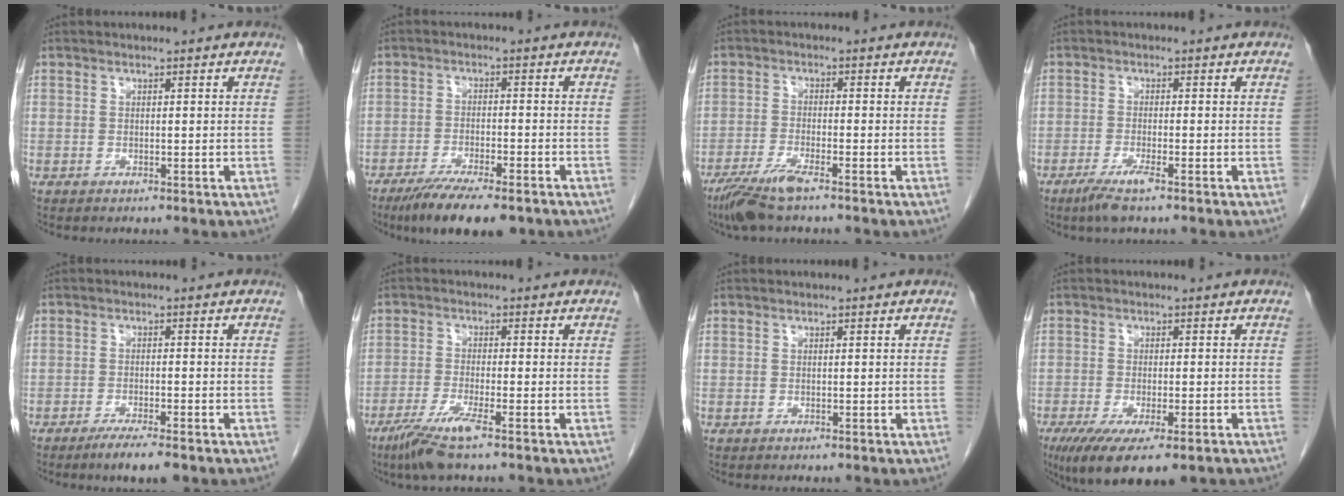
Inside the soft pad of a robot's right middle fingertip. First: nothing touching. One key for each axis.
{"total": 10.5, "fx": -7.8, "fy": 2.0, "fz": 6.7, "tx": -0.104, "ty": -0.021, "tz": -0.122}
{"total": 5.8, "fx": -4.2, "fy": 0.4, "fz": 4.0, "tx": -0.085, "ty": -0.017, "tz": -0.082}
{"total": 3.7, "fx": -2.4, "fy": 0.1, "fz": 2.8, "tx": -0.061, "ty": -0.011, "tz": -0.048}
{"total": 4.4, "fx": -3.2, "fy": 0.3, "fz": 3.1, "tx": -0.053, "ty": -0.011, "tz": -0.050}
{"total": 6.1, "fx": -3.9, "fy": -0.1, "fz": 4.7, "tx": -0.096, "ty": -0.018, "tz": -0.077}
{"total": 0.0}
{"total": 11.3, "fx": -7.5, "fy": 2.8, "fz": 8.0, "tx": -0.124, "ty": -0.026, "tz": -0.115}